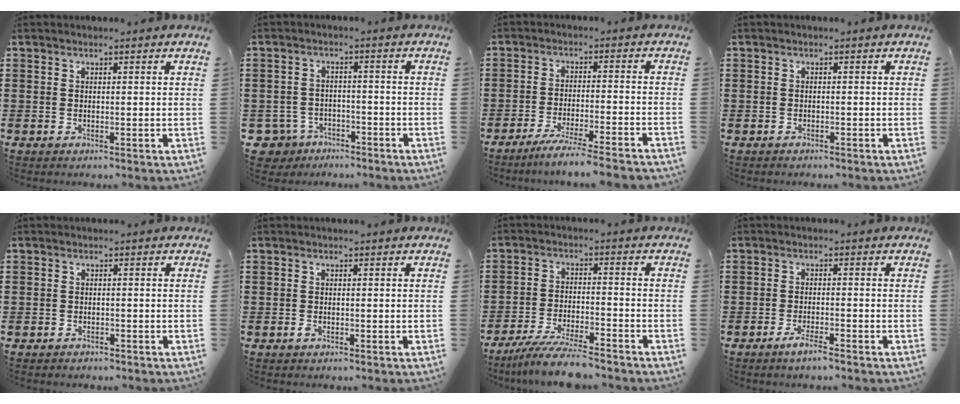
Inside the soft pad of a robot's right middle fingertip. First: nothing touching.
{"total": 3.8, "force": [-3.2, 1.8, 0.7], "torque": [-0.040, -0.002, -0.073]}
{"total": 5.0, "force": [-4.5, -0.5, 2.1], "torque": [-0.038, -0.013, -0.086]}
{"total": 0.7, "force": [-0.6, 0.4, -0.1], "torque": [0.001, 0.004, -0.015]}
{"total": 0.9, "force": [-0.8, 0.4, -0.1], "torque": [0.002, 0.004, -0.019]}
{"total": 0.6, "force": [-0.3, 0.3, 0.4], "torque": [-0.010, -0.003, -0.006]}
{"total": 7.2, "force": [-6.5, 0.3, 3.2], "torque": [-0.070, -0.008, -0.125]}
{"total": 2.4, "force": [-1.8, 0.1, 1.6], "torque": [-0.027, 0.002, -0.034]}